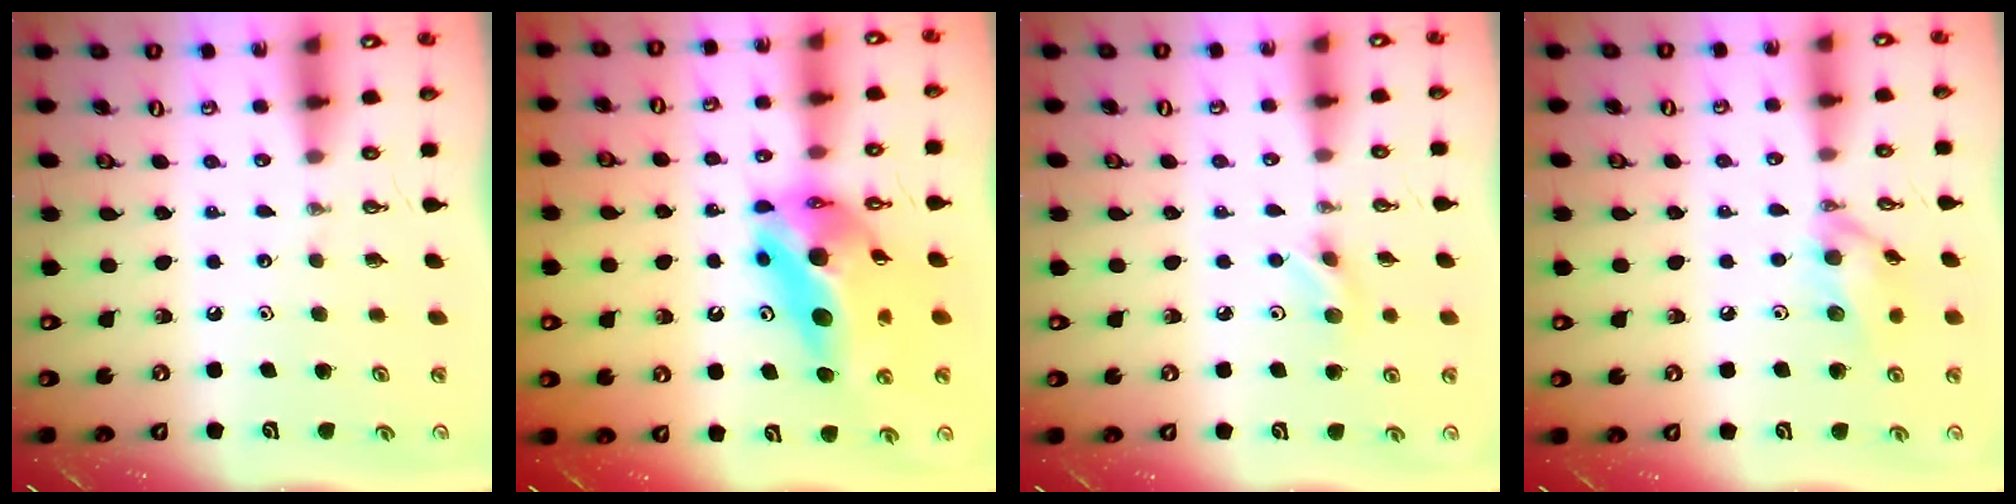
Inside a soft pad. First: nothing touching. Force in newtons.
{"total": 17.4, "press": 15.7, "slide": 7.4}
{"total": 5.1, "press": 5.0, "slide": 0.9}
{"total": 10.6, "press": 10.5, "slide": 1.3}